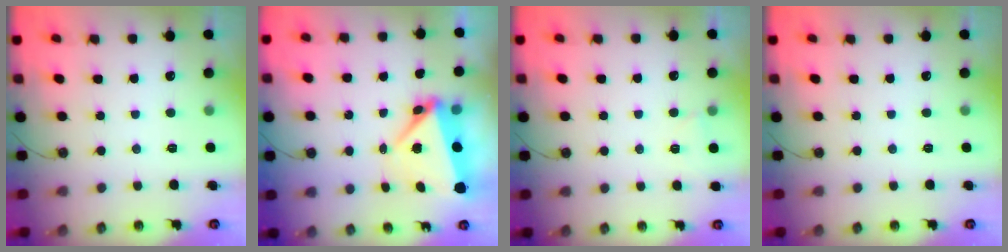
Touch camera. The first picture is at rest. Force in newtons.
{"total": 8.2, "press": 6.8, "slide": 4.6}
{"total": 1.8, "press": 1.6, "slide": 0.8}
{"total": 0.0}